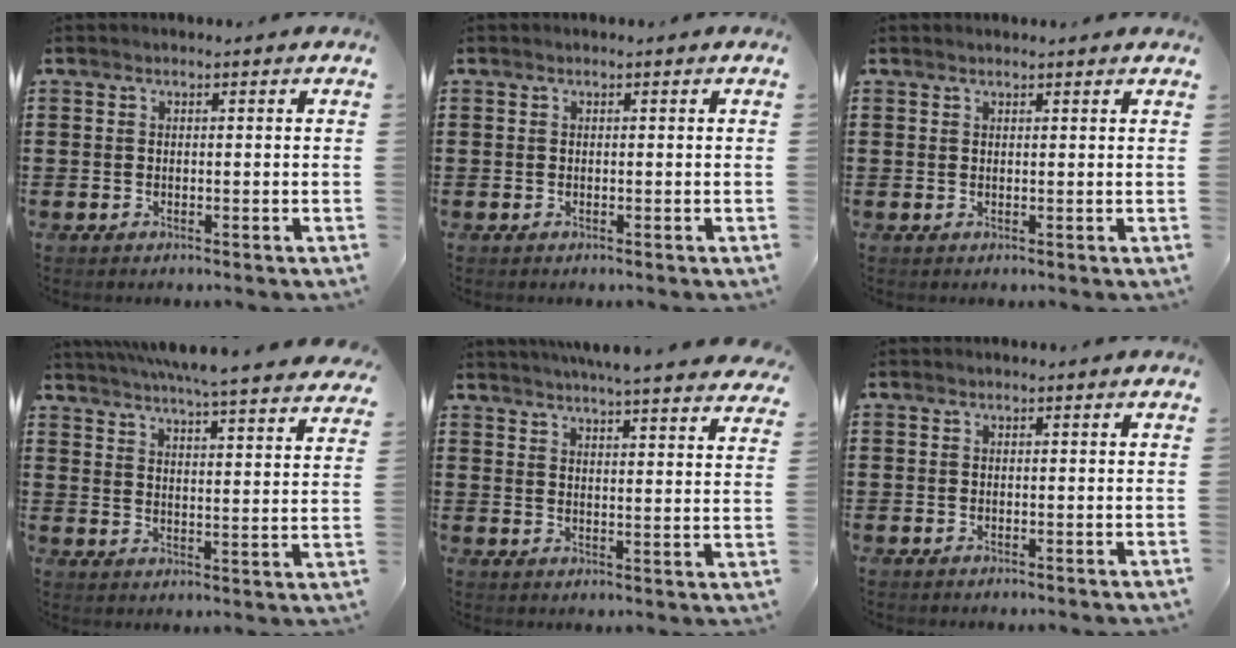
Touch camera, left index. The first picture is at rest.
{"total": 0.0}
{"total": 0.8, "force": [0.8, 0.0, 0.3], "torque": [-0.007, -0.001, 0.015]}
{"total": 5.9, "force": [5.5, -0.9, 1.9], "torque": [-0.061, -0.041, 0.091]}
{"total": 5.0, "force": [4.8, -0.4, 1.3], "torque": [-0.038, -0.030, 0.083]}
{"total": 0.0}